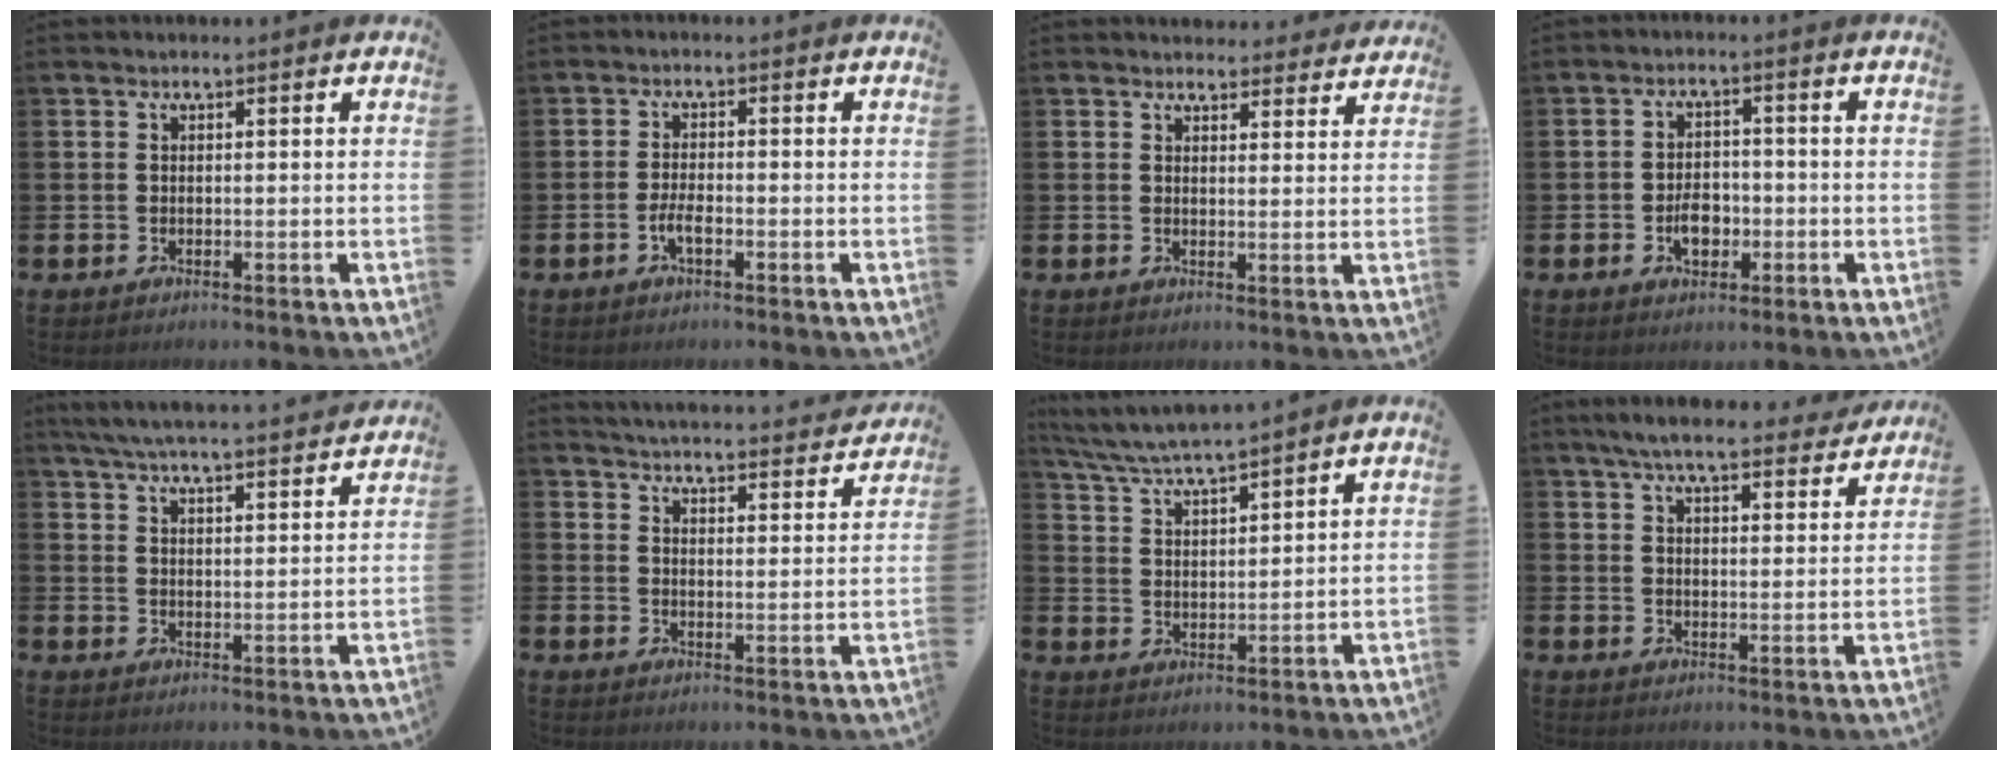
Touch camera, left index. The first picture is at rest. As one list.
[{"total": 2.4, "force": [-1.0, 0.7, 2.0], "torque": [-0.048, 0.002, -0.021]}, {"total": 3.4, "force": [3.3, 0.8, -0.1], "torque": [0.004, -0.018, 0.059]}, {"total": 3.9, "force": [-1.2, 2.6, 2.6], "torque": [-0.038, -0.001, -0.025]}, {"total": 6.1, "force": [5.9, 0.0, 1.5], "torque": [-0.043, -0.041, 0.102]}, {"total": 4.7, "force": [4.7, 0.2, 0.5], "torque": [-0.023, -0.041, 0.078]}, {"total": 5.2, "force": [5.0, -0.3, 1.1], "torque": [-0.043, -0.027, 0.089]}, {"total": 6.4, "force": [5.9, 0.9, 2.2], "torque": [-0.054, -0.032, 0.102]}]